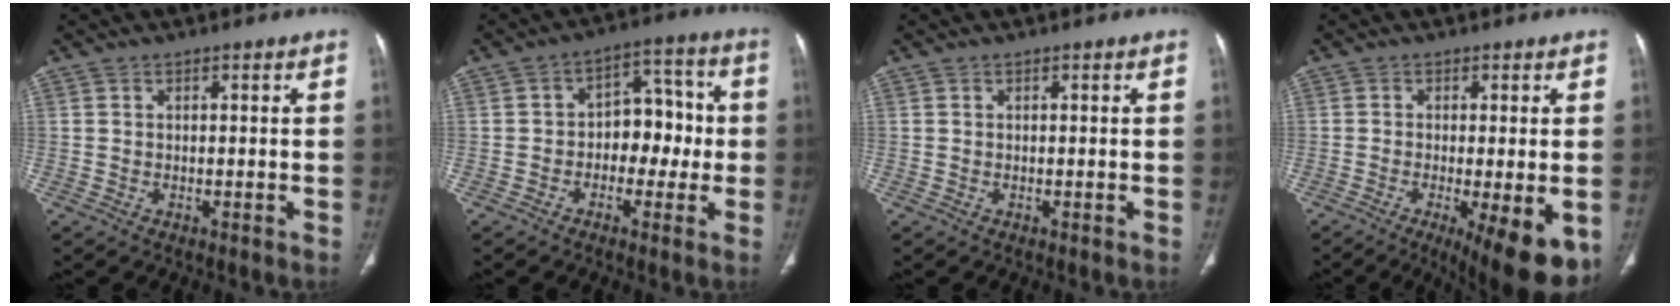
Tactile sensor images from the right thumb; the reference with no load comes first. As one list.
[{"total": 9.4, "force": [-1.2, 6.6, 6.6], "torque": [-0.046, 0.041, -0.029]}, {"total": 0.0}, {"total": 12.3, "force": [-5.0, 3.3, 10.7], "torque": [-0.126, -0.016, -0.066]}]